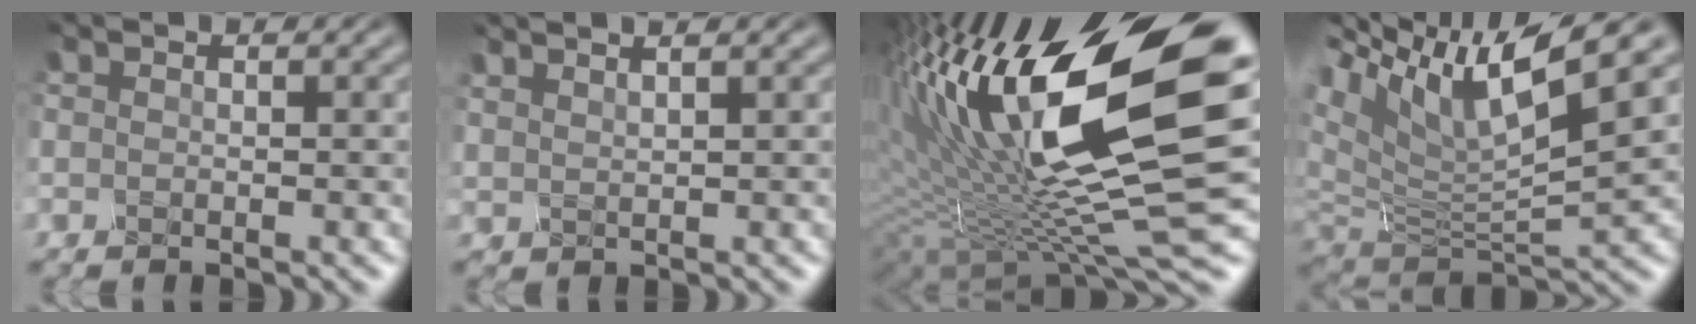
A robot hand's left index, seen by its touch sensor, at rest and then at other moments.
{"total": 2.2, "force": [1.8, 0.7, 1.0], "torque": [0.009, 0.014, 0.009]}
{"total": 17.9, "force": [3.0, 5.9, 16.7], "torque": [-0.292, 0.008, 0.048]}
{"total": 11.5, "force": [5.1, 4.1, 9.5], "torque": [-0.198, 0.011, 0.097]}